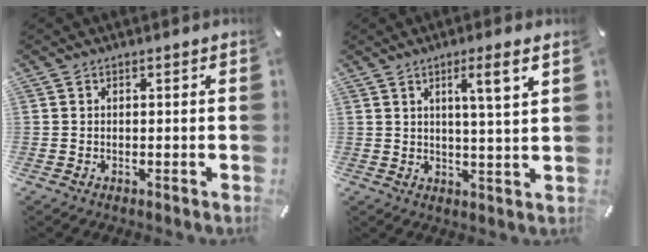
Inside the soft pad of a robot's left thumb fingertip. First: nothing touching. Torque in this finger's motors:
{"motor_torque": [0.98, 0.55, 0.77, -0.66, 0.19]}